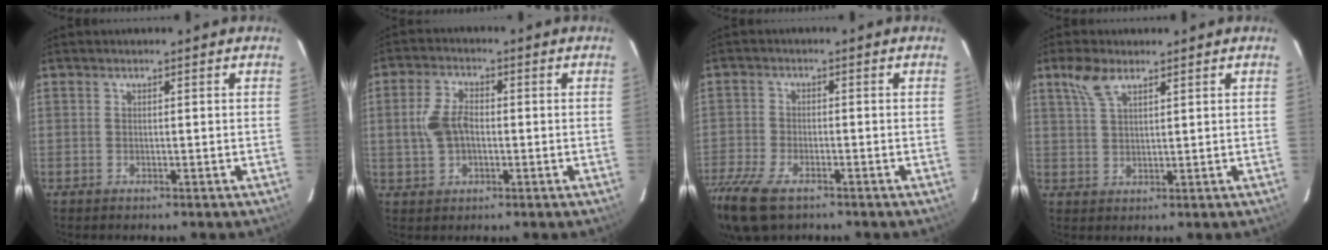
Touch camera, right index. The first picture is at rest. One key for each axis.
{"total": 6.7, "fx": -0.2, "fy": 4.2, "fz": 5.2, "tx": -0.109, "ty": 0.008, "tz": 0.003}
{"total": 13.3, "fx": -9.0, "fy": 5.8, "fz": 7.7, "tx": -0.201, "ty": -0.050, "tz": -0.171}
{"total": 5.1, "fx": 3.3, "fy": 2.1, "fz": 3.2, "tx": -0.066, "ty": 0.010, "tz": 0.067}